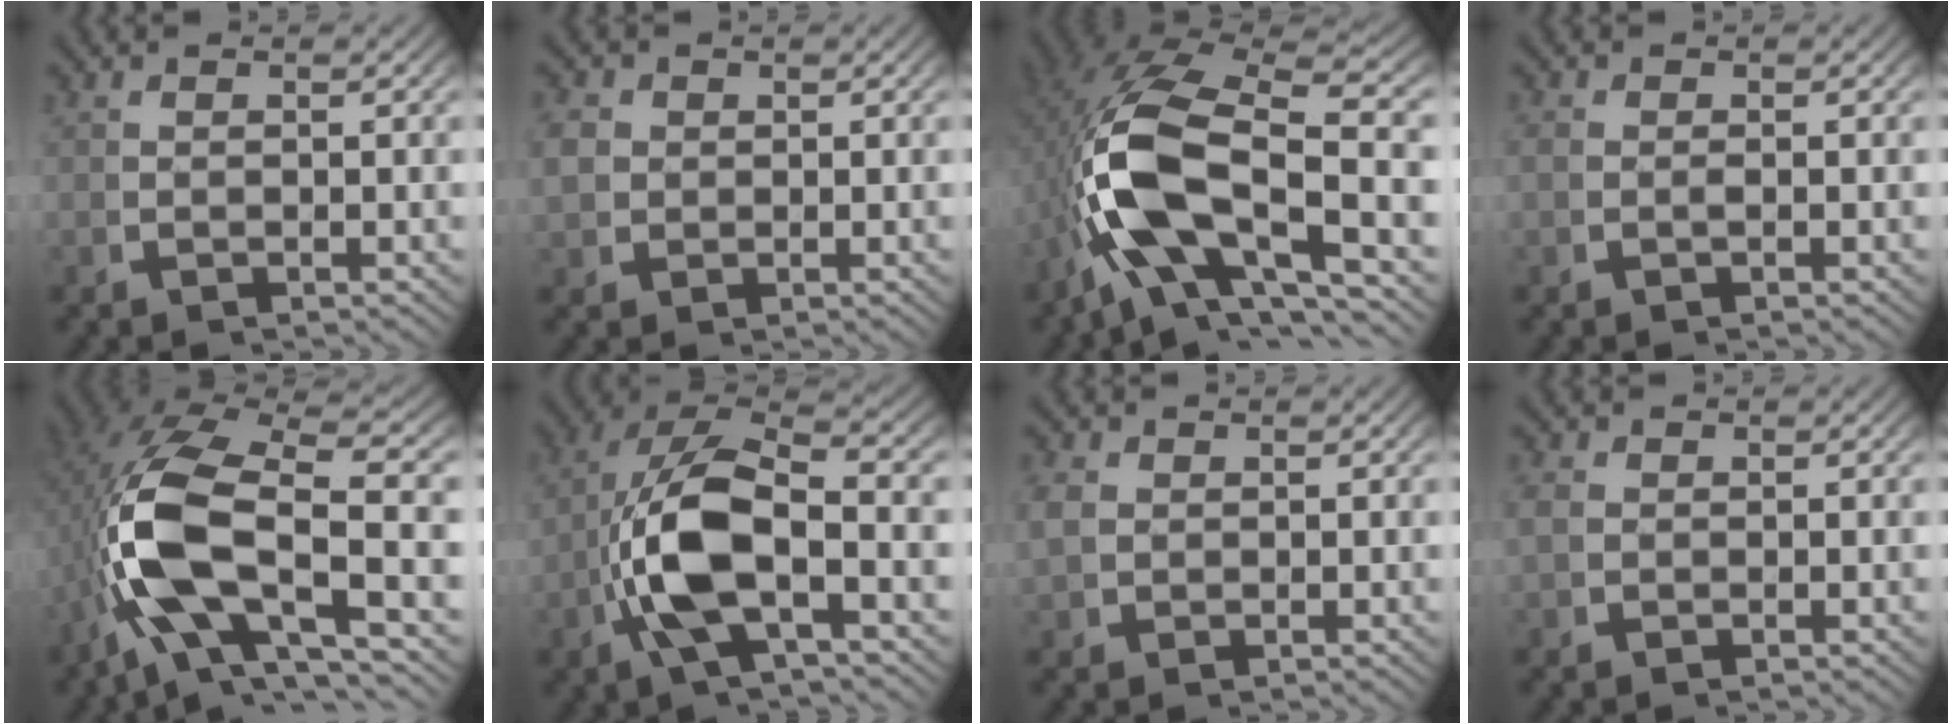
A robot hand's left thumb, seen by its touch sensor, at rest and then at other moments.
{"total": 3.5, "force": [0.7, 3.2, 1.3], "torque": [-0.042, -0.011, 0.013]}
{"total": 15.3, "force": [-0.6, 9.1, 12.3], "torque": [-0.277, -0.045, 0.011]}
{"total": 0.7, "force": [-0.1, 0.5, 0.4], "torque": [-0.015, -0.006, 0.001]}
{"total": 13.7, "force": [-0.4, 7.9, 11.2], "torque": [-0.260, -0.041, 0.016]}
{"total": 12.0, "force": [0.0, 6.9, 9.8], "torque": [-0.218, -0.033, 0.011]}
{"total": 2.4, "force": [0.6, 2.1, 1.0], "torque": [-0.034, -0.009, 0.014]}
{"total": 1.3, "force": [0.1, 1.2, 0.5], "torque": [-0.020, -0.009, 0.004]}